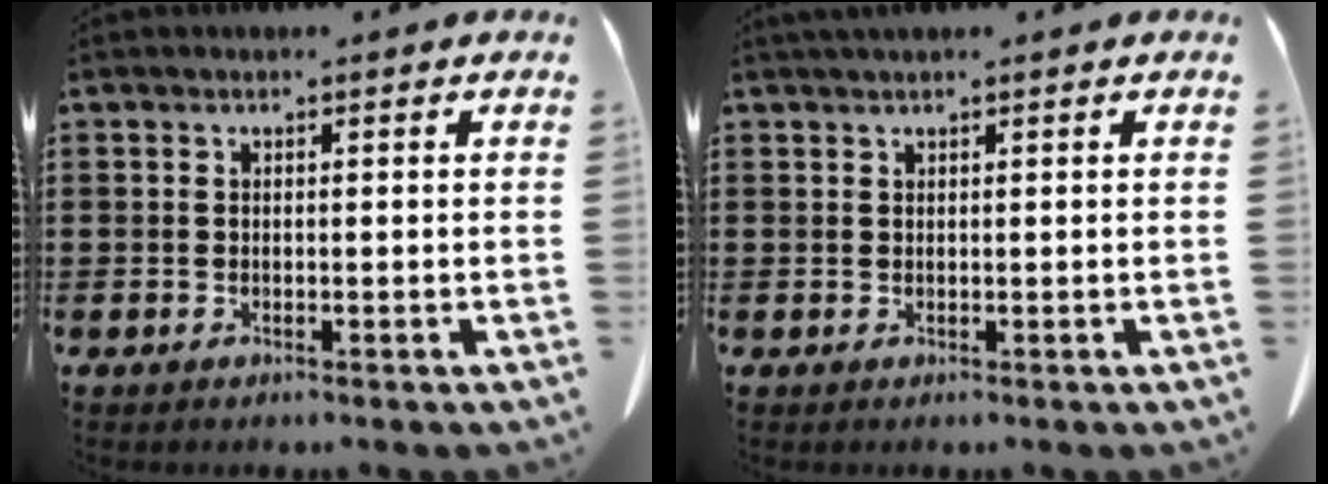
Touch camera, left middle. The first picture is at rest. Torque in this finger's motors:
{"motor_torque": [-0.40, 0.43, 0.08, 0.03]}